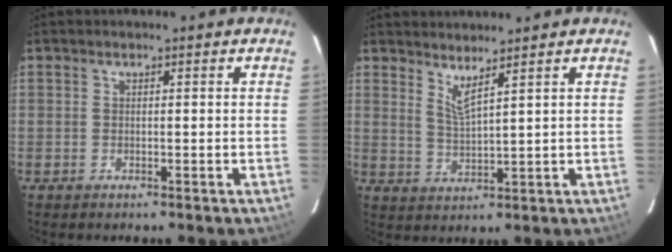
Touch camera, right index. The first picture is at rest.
{"total": 3.6, "force": [2.9, -0.3, 2.2], "torque": [-0.044, -0.010, 0.050]}